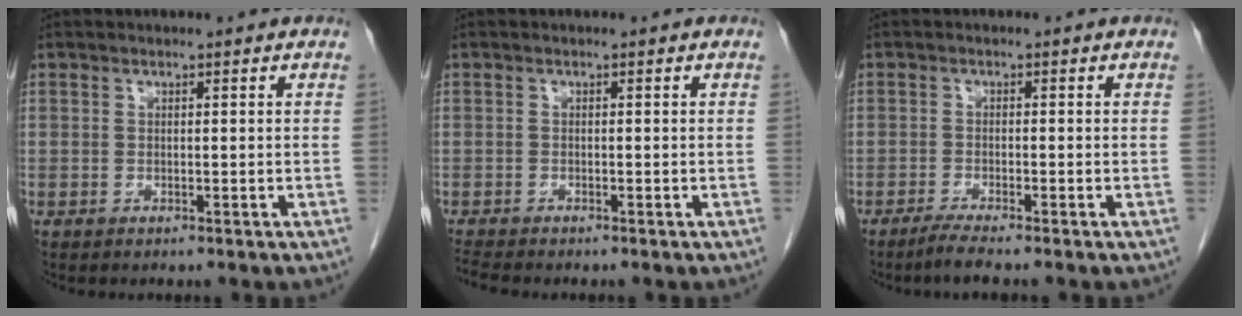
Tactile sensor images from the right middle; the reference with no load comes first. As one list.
[{"total": 2.0, "force": [-1.9, -0.1, 0.6], "torque": [-0.014, -0.007, -0.033]}, {"total": 2.9, "force": [-2.4, -0.4, 1.7], "torque": [-0.038, -0.006, -0.047]}]